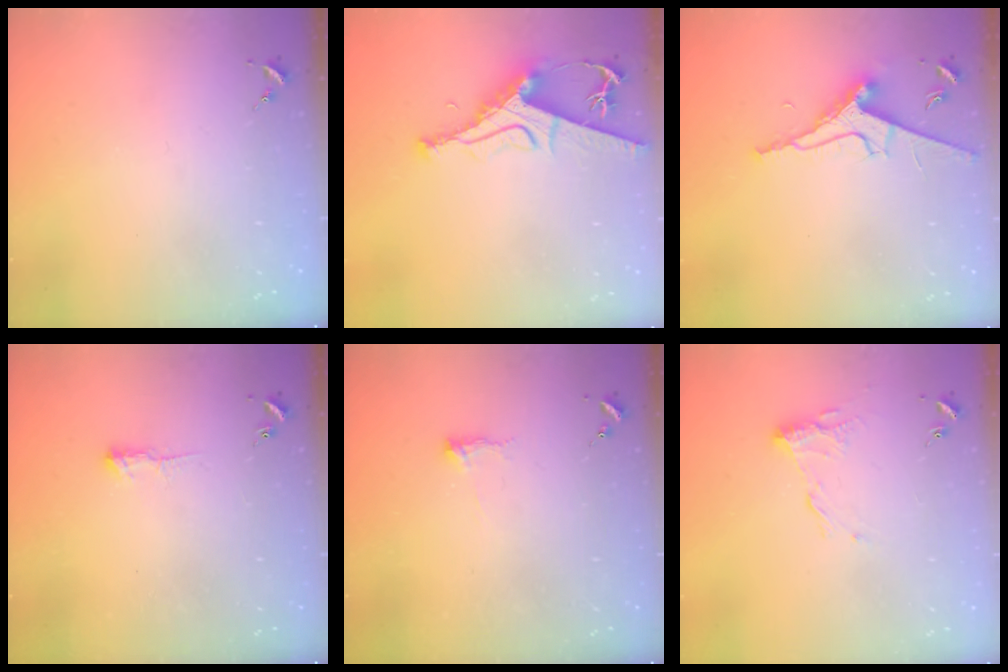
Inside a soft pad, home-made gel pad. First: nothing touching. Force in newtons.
{"total": 10.1, "press": 10.0, "slide": 1.2}
{"total": 9.4, "press": 9.3, "slide": 1.2}
{"total": 3.9, "press": 3.8, "slide": 0.8}
{"total": 5.5, "press": 5.4, "slide": 0.9}
{"total": 10.0, "press": 10.0, "slide": 0.3}